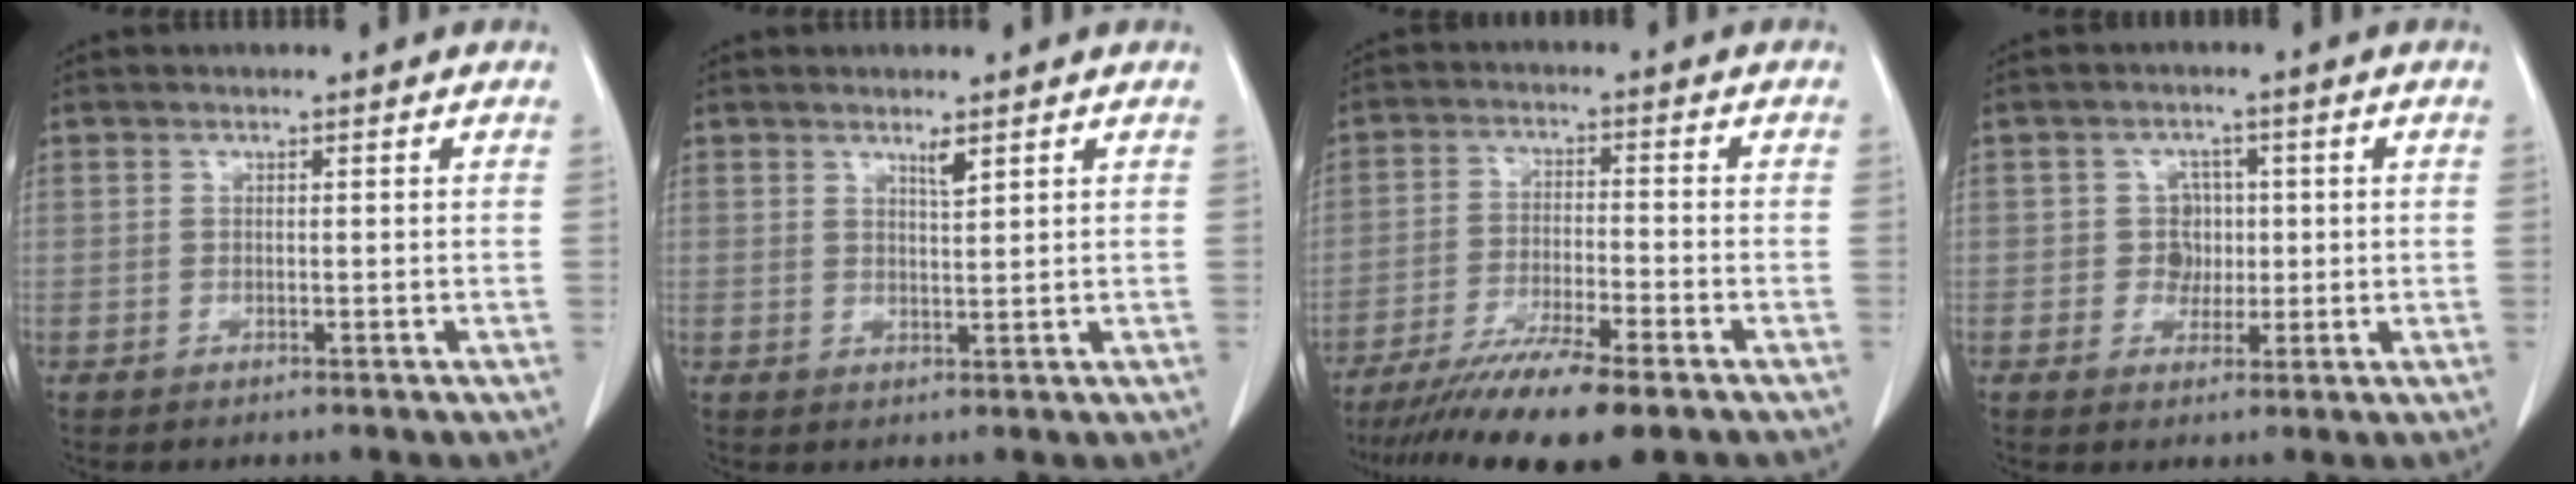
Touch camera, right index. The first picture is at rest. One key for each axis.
{"total": 1.8, "fx": 1.3, "fy": 0.0, "fz": 1.3, "tx": -0.024, "ty": -0.006, "tz": 0.024}
{"total": 12.4, "fx": -9.4, "fy": 0.5, "fz": 8.0, "tx": -0.134, "ty": -0.029, "tz": -0.154}
{"total": 3.4, "fx": 0.1, "fy": 3.3, "fz": 0.9, "tx": -0.006, "ty": 0.009, "tz": 0.004}